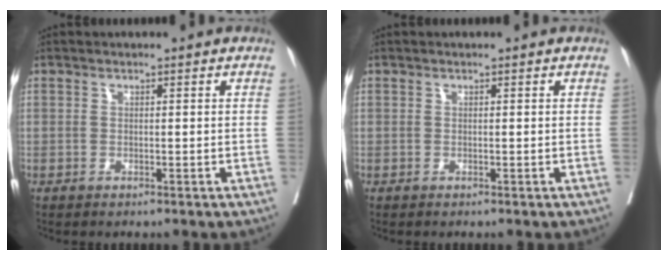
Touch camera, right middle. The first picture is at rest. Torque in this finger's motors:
{"motor_torque": [0.33, -0.36, 0.03, 0.01]}